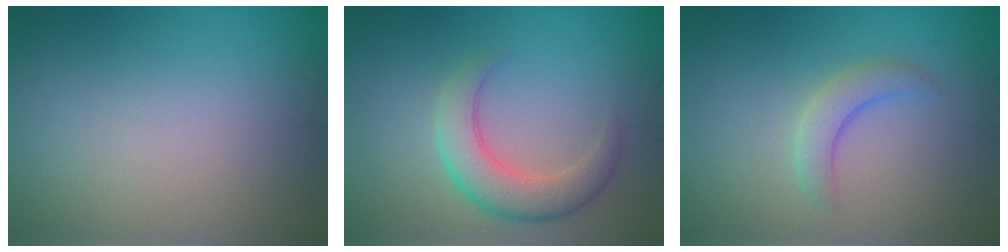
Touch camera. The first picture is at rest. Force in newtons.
{"total": 4.3, "press": 4.3, "slide": 0.2}
{"total": 2.5, "press": 2.5, "slide": 0.2}